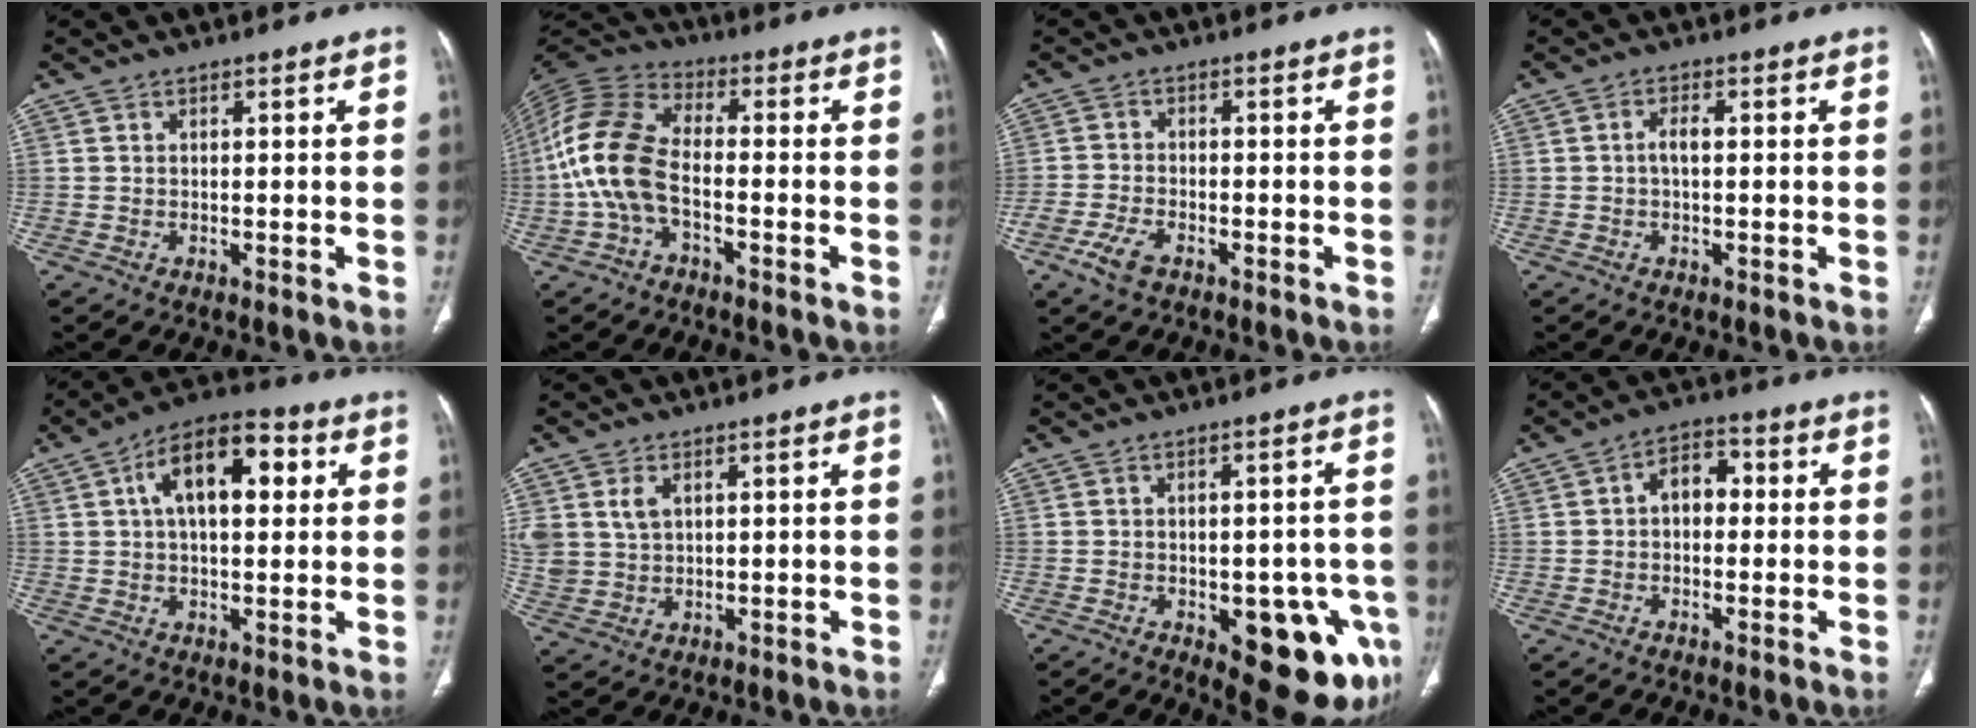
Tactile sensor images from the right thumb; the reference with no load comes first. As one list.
[{"total": 13.2, "force": [-2.7, 7.5, 10.5], "torque": [-0.232, 0.033, -0.060]}, {"total": 4.8, "force": [-3.0, 2.3, 3.1], "torque": [-0.071, 0.010, -0.056]}, {"total": 2.2, "force": [-0.1, 1.0, 2.0], "torque": [-0.039, 0.007, -0.004]}, {"total": 14.0, "force": [3.8, 7.1, 11.5], "torque": [-0.168, 0.022, 0.055]}, {"total": 7.1, "force": [2.4, 5.1, 4.2], "torque": [-0.087, -0.004, 0.061]}, {"total": 15.3, "force": [-5.7, 7.2, 12.2], "torque": [-0.108, 0.015, -0.053]}, {"total": 5.8, "force": [0.2, 4.0, 4.2], "torque": [-0.046, 0.023, -0.007]}]